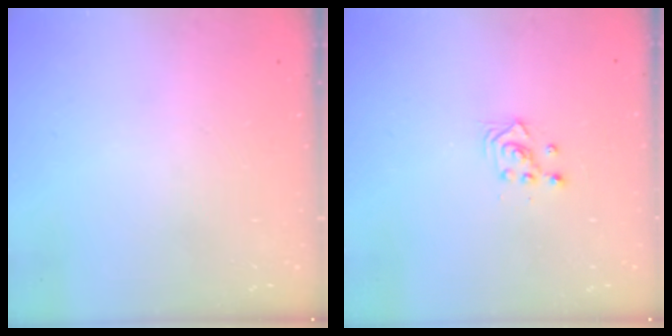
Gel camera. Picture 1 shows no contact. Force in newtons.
{"total": 2.3, "press": 2.3, "slide": 0.3}